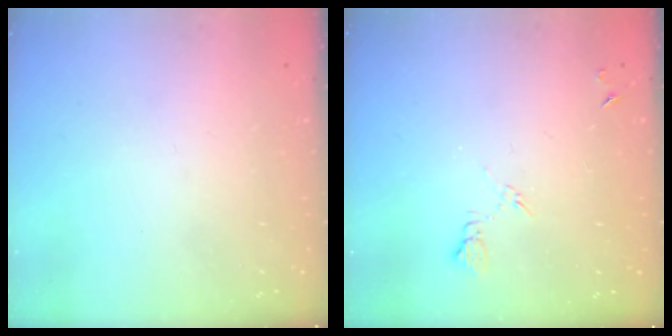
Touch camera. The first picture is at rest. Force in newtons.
{"total": 5.2, "press": 5.1, "slide": 0.7}